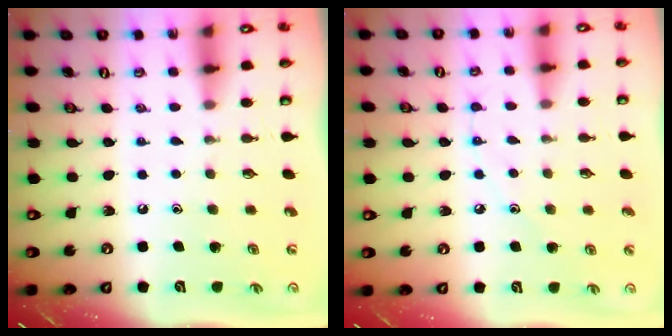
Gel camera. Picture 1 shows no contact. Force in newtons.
{"total": 5.7, "press": 5.7, "slide": 0.5}